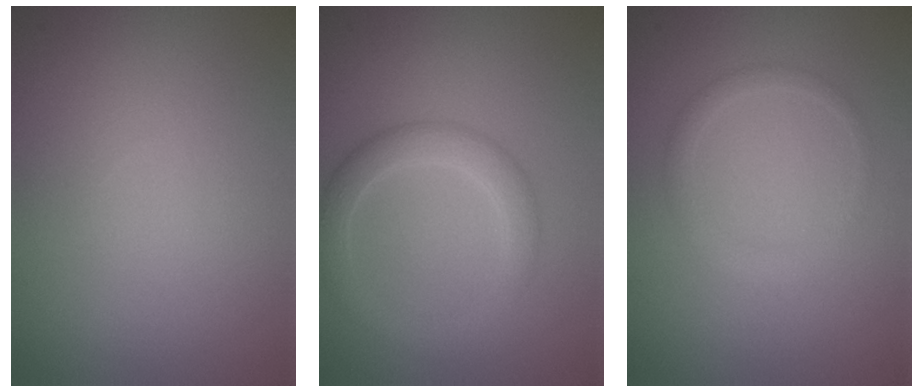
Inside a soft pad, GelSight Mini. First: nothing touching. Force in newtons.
{"total": 2.8, "press": 2.8, "slide": 0.2}
{"total": 1.2, "press": 1.2, "slide": 0.0}